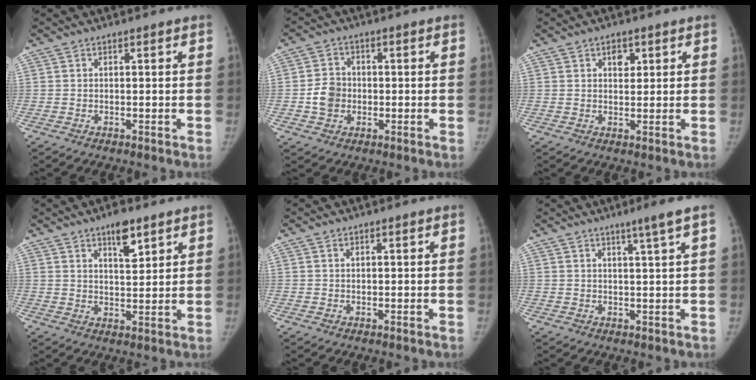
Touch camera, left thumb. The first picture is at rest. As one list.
[{"total": 5.4, "force": [-0.8, 4.6, 2.6], "torque": [-0.031, 0.008, -0.017]}, {"total": 3.1, "force": [1.5, 2.0, 1.8], "torque": [-0.009, -0.006, 0.023]}, {"total": 6.3, "force": [4.1, 2.4, 4.2], "torque": [-0.048, -0.027, 0.063]}, {"total": 0.8, "force": [0.5, 0.4, 0.4], "torque": [0.000, -0.003, 0.008]}, {"total": 3.9, "force": [2.3, -0.8, 3.0], "torque": [-0.051, -0.014, 0.039]}]